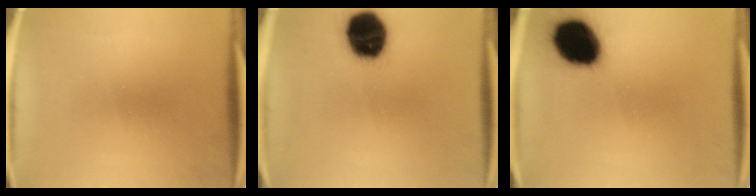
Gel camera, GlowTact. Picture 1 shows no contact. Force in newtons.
{"total": 16.1}
{"total": 16.8}